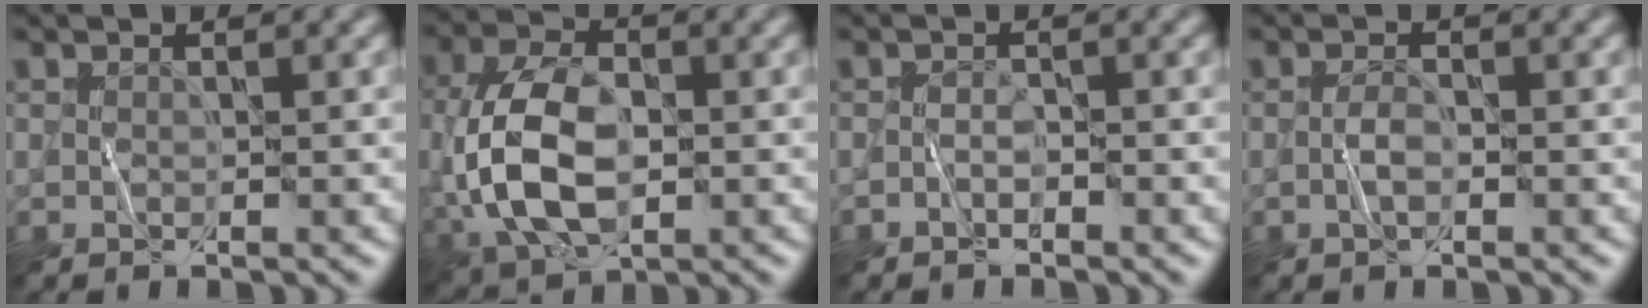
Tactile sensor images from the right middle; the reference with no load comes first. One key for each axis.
{"total": 8.7, "fx": -0.9, "fy": 5.3, "fz": 6.9, "tx": -0.160, "ty": -0.002, "tz": -0.023}
{"total": 0.7, "fx": -0.7, "fy": 0.2, "fz": 0.2, "tx": -0.001, "ty": 0.005, "tz": -0.015}
{"total": 1.1, "fx": -0.3, "fy": 0.3, "fz": 0.9, "tx": -0.019, "ty": 0.003, "tz": -0.010}